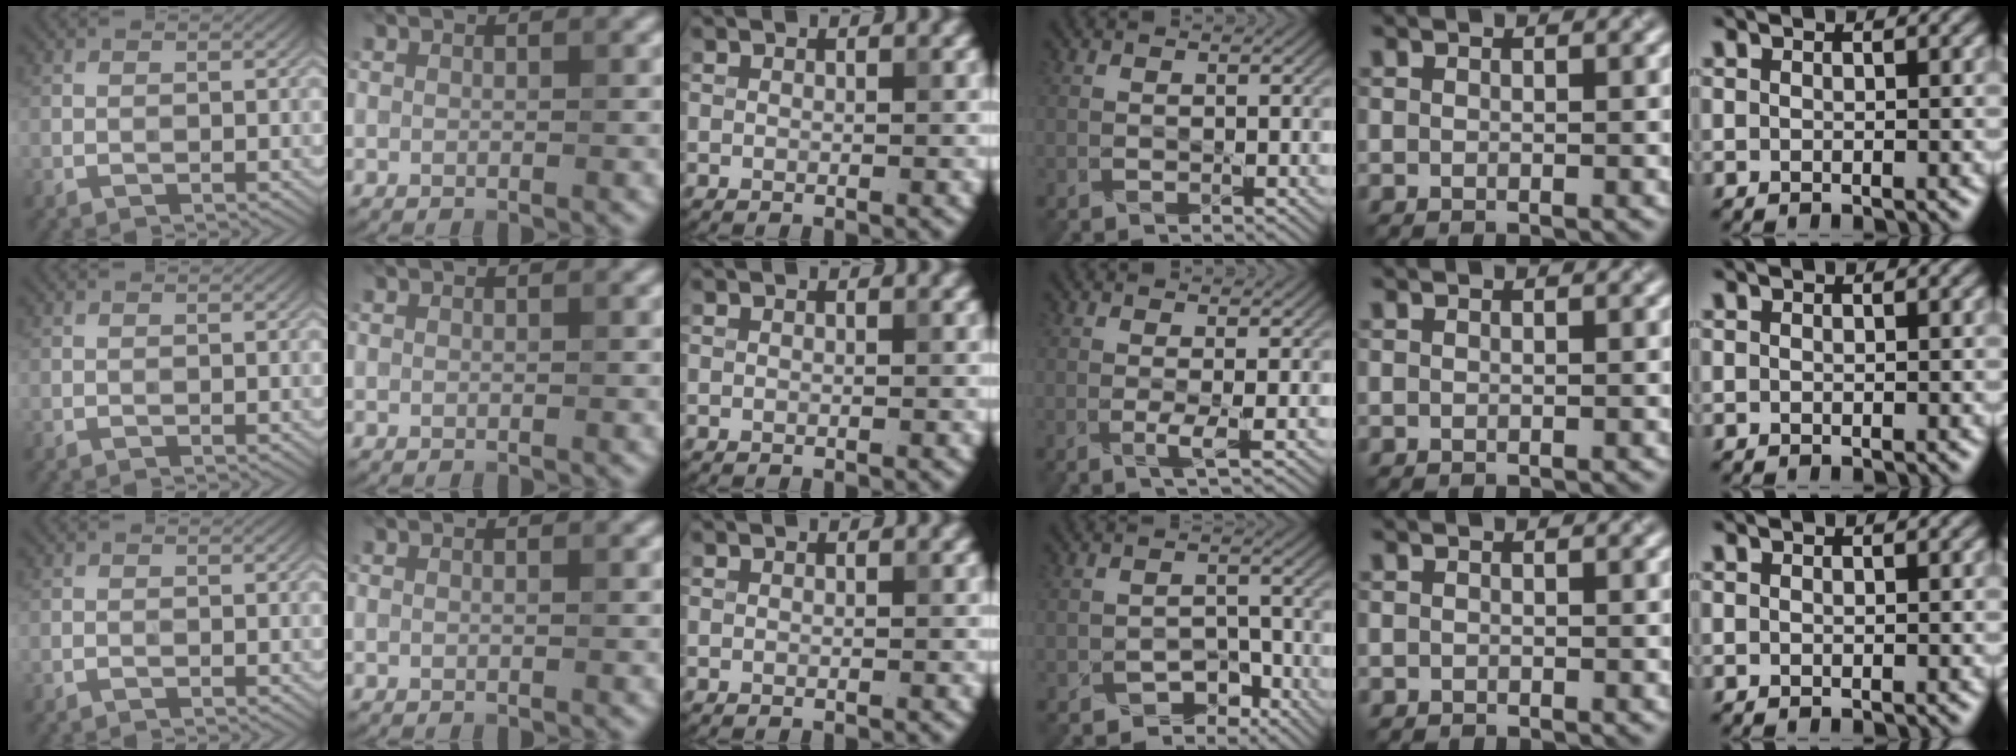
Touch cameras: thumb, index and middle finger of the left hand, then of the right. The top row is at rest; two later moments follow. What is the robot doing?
{"motion": "disassemble", "object": "velcro strap"}